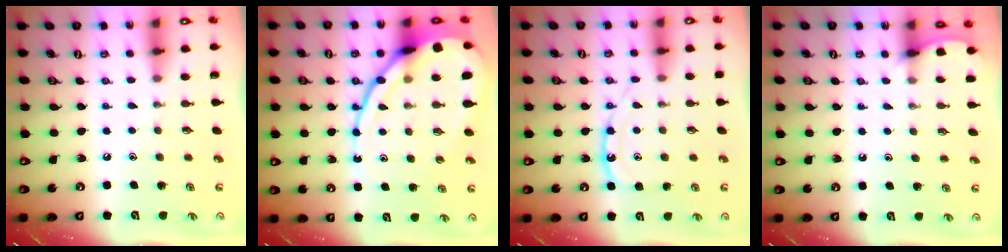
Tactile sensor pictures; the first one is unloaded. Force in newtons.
{"total": 16.9, "press": 16.8, "slide": 1.5}
{"total": 11.6, "press": 11.6, "slide": 1.0}
{"total": 2.6, "press": 2.6, "slide": 0.3}